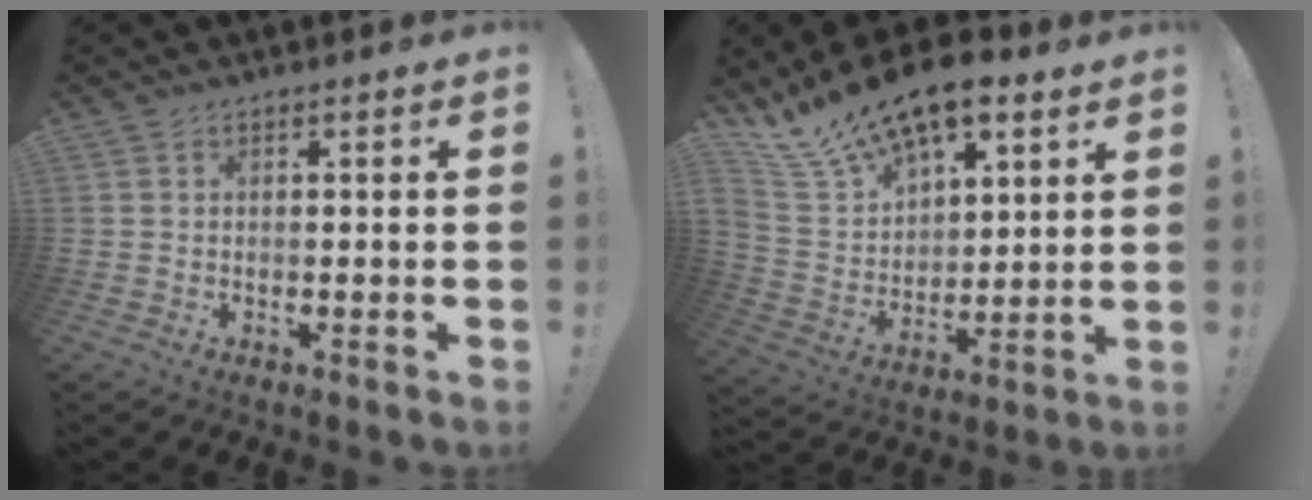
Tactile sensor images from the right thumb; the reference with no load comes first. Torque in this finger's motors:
{"motor_torque": [1.19, 3.41, 0.99, 0.87, 0.52]}